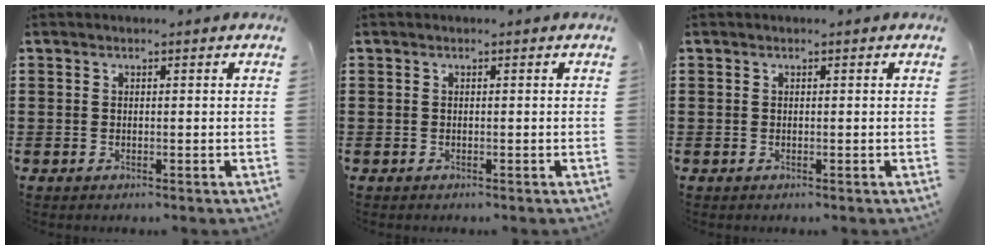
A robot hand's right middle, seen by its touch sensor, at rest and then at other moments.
{"total": 0.0}
{"total": 0.0}